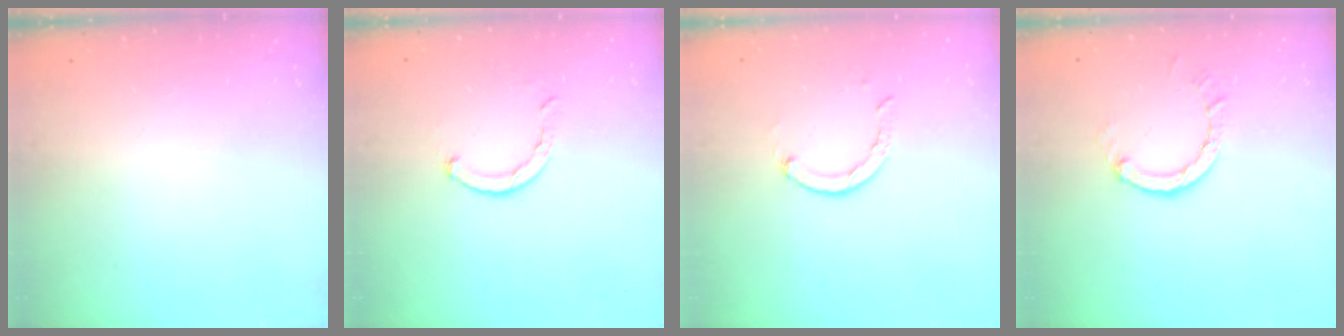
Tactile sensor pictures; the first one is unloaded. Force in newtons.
{"total": 1.5, "press": 1.5, "slide": 0.3}
{"total": 2.4, "press": 2.4, "slide": 0.1}
{"total": 3.2, "press": 3.2, "slide": 0.2}